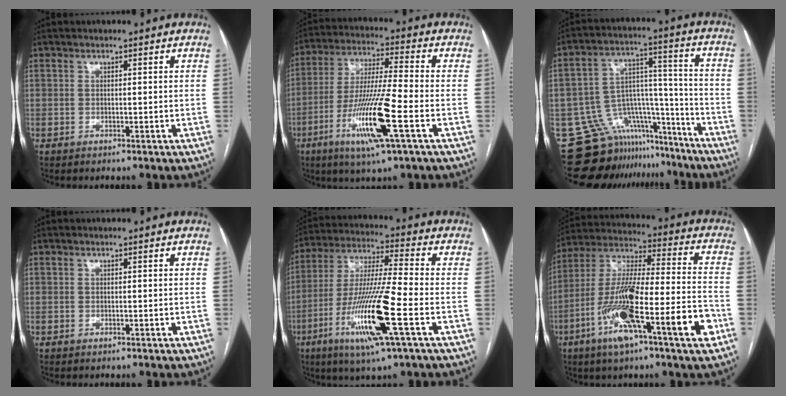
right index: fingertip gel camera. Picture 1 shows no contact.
{"total": 14.2, "force": [-5.2, 0.1, 13.2], "torque": [-0.264, -0.020, -0.099]}
{"total": 14.4, "force": [-12.6, 6.8, 0.7], "torque": [-0.001, 0.081, -0.191]}
{"total": 0.0}
{"total": 16.3, "force": [-5.9, 0.2, 15.2], "torque": [-0.307, -0.021, -0.111]}
{"total": 21.3, "force": [-8.5, 1.9, 19.4], "torque": [-0.332, -0.011, -0.148]}